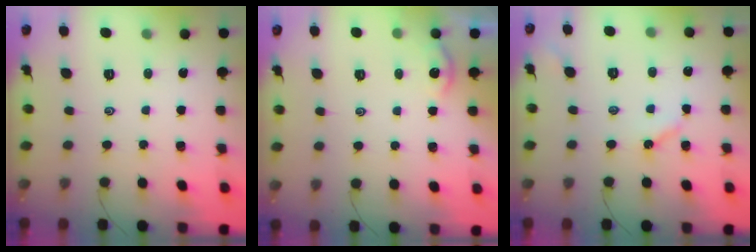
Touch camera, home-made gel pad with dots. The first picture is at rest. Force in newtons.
{"total": 2.6, "press": 2.6, "slide": 0.3}
{"total": 4.4, "press": 4.3, "slide": 0.5}